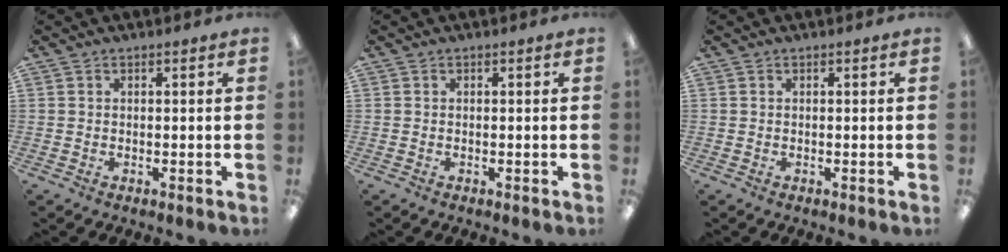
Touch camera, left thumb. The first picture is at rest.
{"total": 0.0}
{"total": 0.0}